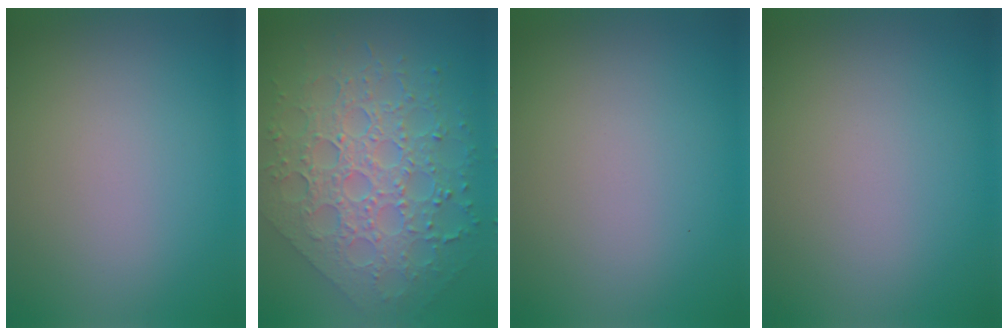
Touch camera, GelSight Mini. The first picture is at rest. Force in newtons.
{"total": 8.5, "press": 6.2, "slide": 5.8}
{"total": 0.0}
{"total": 0.0}